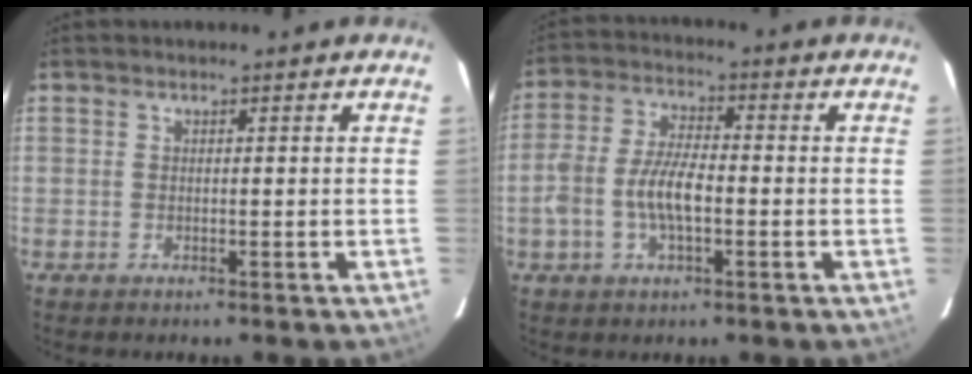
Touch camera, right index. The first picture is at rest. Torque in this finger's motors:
{"motor_torque": [0.38, -0.11, 0.45, 0.10]}